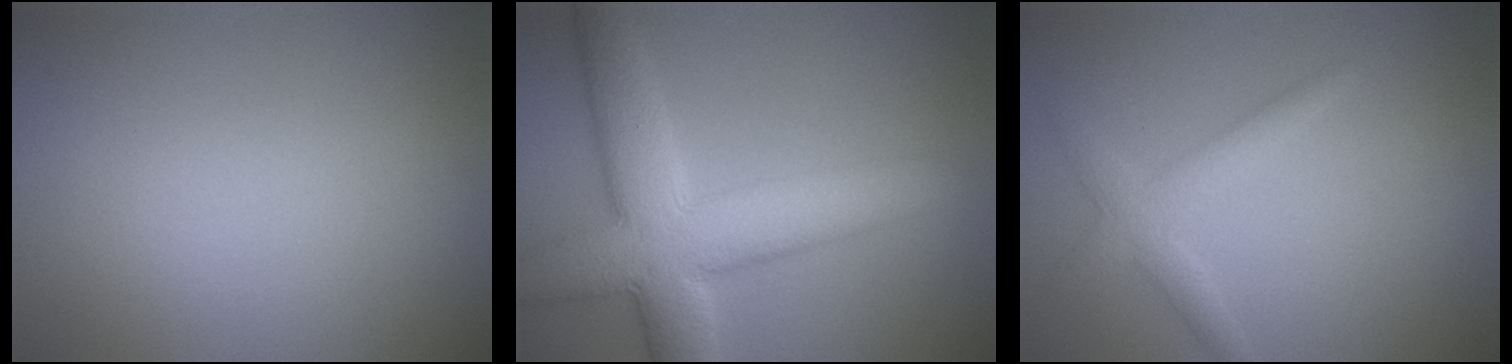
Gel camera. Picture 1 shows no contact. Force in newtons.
{"total": 9.4, "press": 9.4, "slide": 0.6}
{"total": 2.4, "press": 2.4, "slide": 0.2}